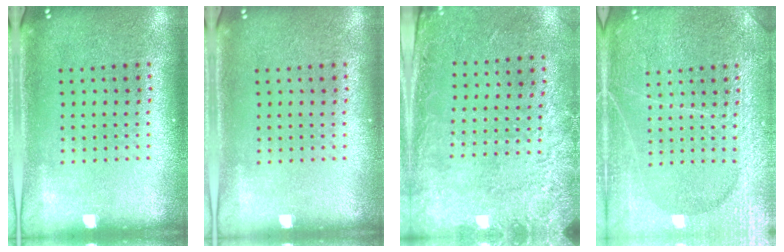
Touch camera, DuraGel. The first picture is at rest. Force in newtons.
{"total": 0.0}
{"total": 2.7, "press": 1.9, "slide": 1.9}
{"total": 3.7, "press": 3.7, "slide": 0.3}